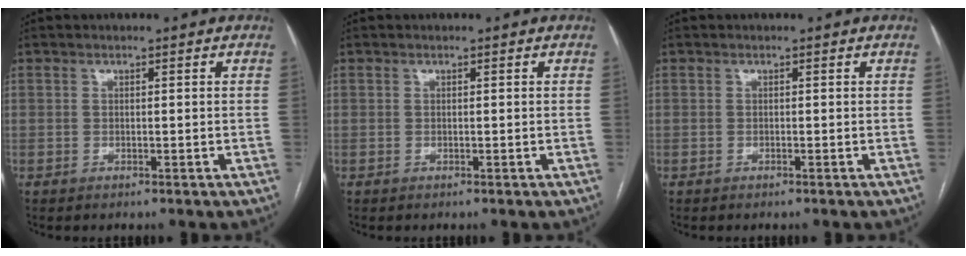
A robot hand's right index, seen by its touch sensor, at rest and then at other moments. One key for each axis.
{"total": 0.0}
{"total": 0.0}